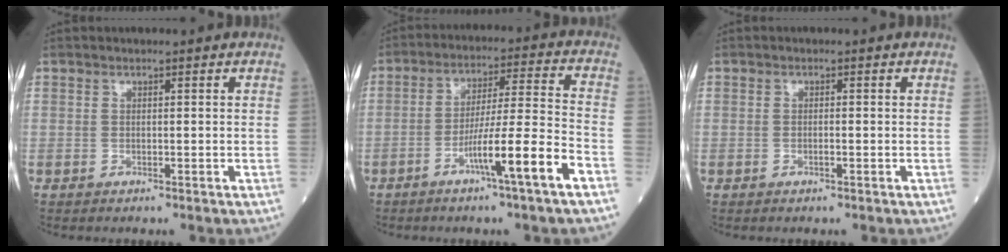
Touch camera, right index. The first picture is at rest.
{"total": 10.7, "force": [-5.7, -1.3, 9.0], "torque": [-0.156, 0.000, -0.096]}
{"total": 0.7, "force": [-0.4, 0.0, 0.6], "torque": [-0.016, 0.000, -0.006]}